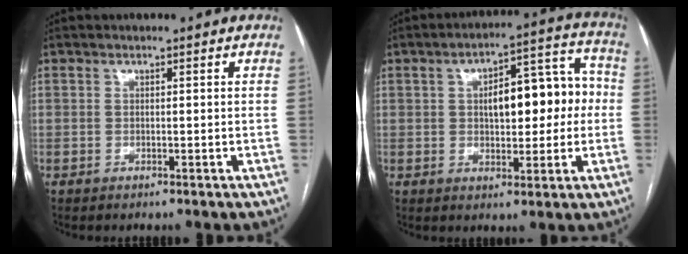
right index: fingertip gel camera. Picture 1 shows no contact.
{"total": 11.9, "force": [0.5, 5.1, 10.8], "torque": [-0.146, 0.044, 0.014]}